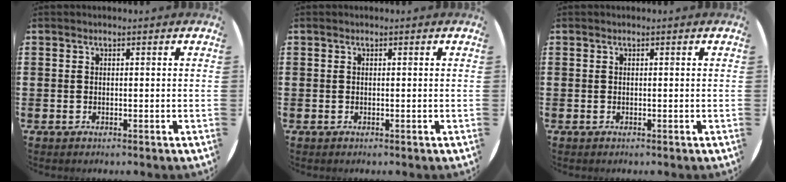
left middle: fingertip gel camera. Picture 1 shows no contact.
{"total": 0.0}
{"total": 0.0}